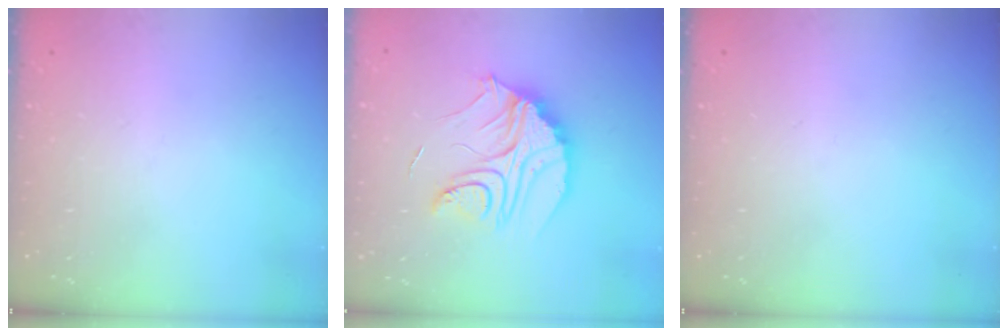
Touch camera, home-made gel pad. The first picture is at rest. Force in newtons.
{"total": 14.7, "press": 14.6, "slide": 1.1}
{"total": 0.0}